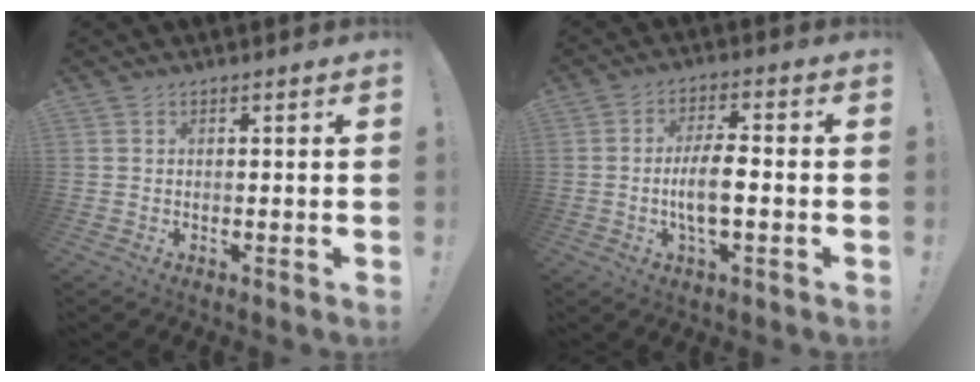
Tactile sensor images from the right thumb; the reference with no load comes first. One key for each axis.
{"total": 8.3, "fx": -1.8, "fy": 2.5, "fz": 7.7, "tx": -0.156, "ty": 0.006, "tz": -0.034}